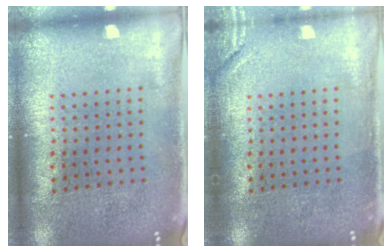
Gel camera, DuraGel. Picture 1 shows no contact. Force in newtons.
{"total": 1.3, "press": 1.3, "slide": 0.3}